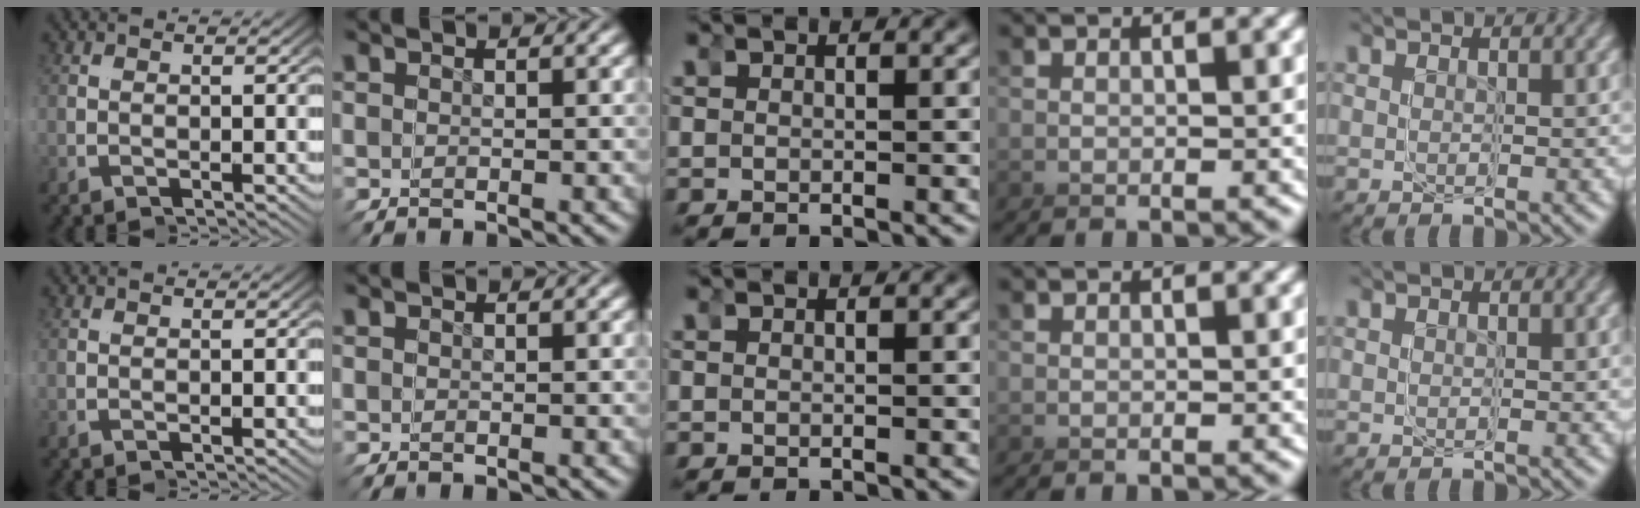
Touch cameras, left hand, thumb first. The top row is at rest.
{}